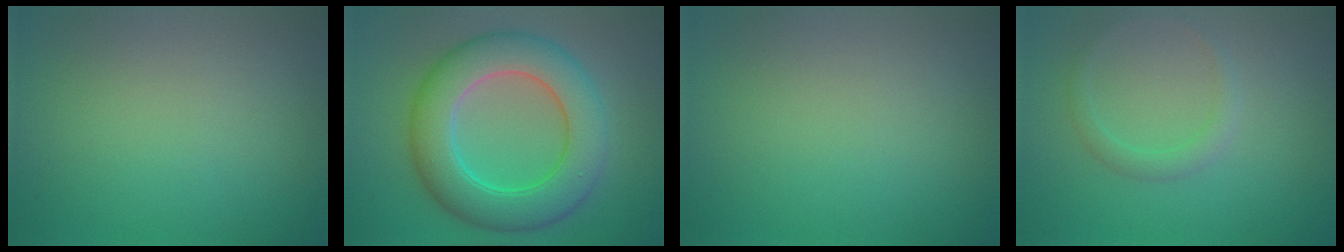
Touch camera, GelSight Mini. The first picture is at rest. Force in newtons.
{"total": 9.1, "press": 9.1, "slide": 0.4}
{"total": 0.0}
{"total": 1.6, "press": 1.6, "slide": 0.2}